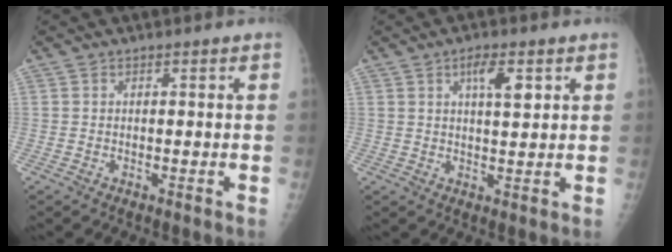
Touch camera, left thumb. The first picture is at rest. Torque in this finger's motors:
{"motor_torque": [0.77, 0.45, 0.53, -0.10, 0.09]}